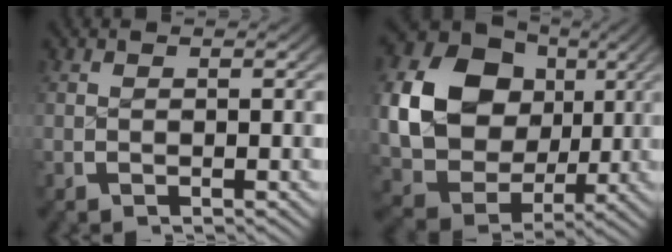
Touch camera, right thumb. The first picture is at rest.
{"total": 17.5, "force": [1.9, 14.3, 9.8], "torque": [-0.229, -0.045, 0.044]}